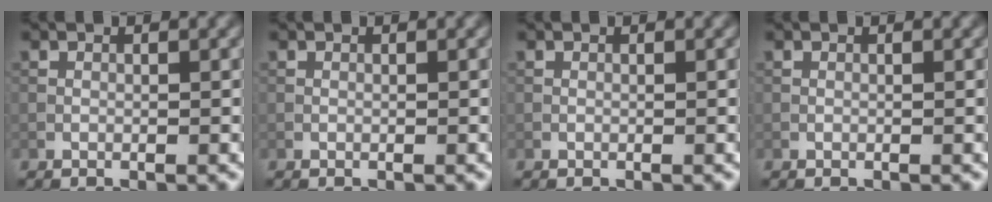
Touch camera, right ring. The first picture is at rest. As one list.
[{"total": 0.0}, {"total": 0.0}, {"total": 0.0}]